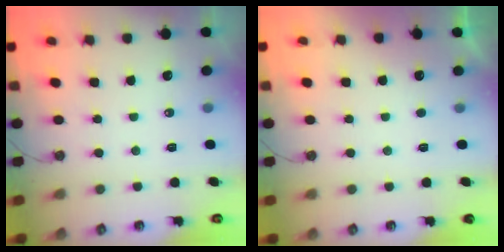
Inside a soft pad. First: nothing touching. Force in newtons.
{"total": 0.0}